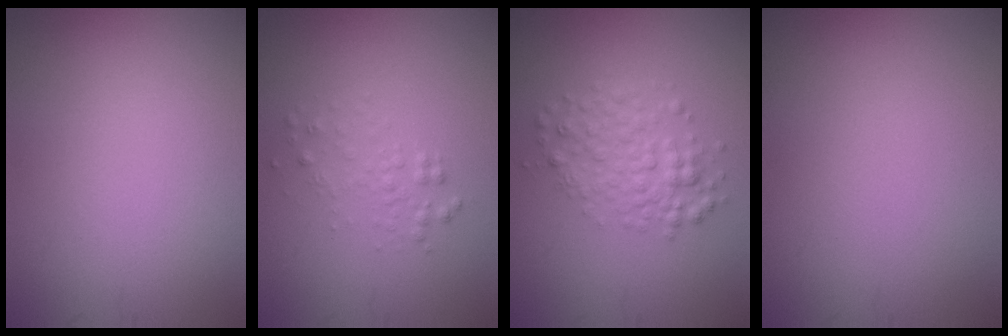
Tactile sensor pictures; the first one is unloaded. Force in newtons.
{"total": 1.3, "press": 1.3, "slide": 0.1}
{"total": 3.1, "press": 3.1, "slide": 0.1}
{"total": 0.0}